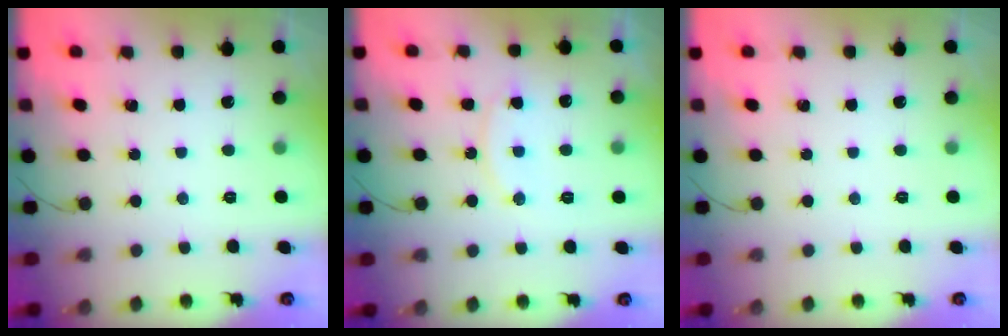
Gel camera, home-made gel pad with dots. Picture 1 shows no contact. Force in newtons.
{"total": 10.2, "press": 10.2, "slide": 0.8}
{"total": 0.0}